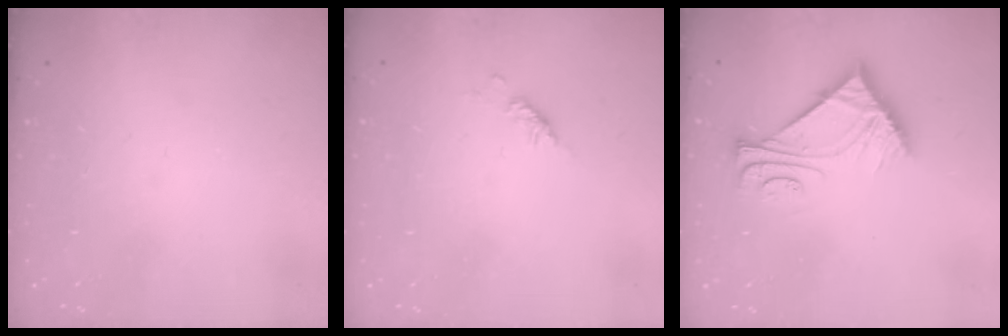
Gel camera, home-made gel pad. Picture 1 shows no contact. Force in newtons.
{"total": 2.9, "press": 2.9, "slide": 0.6}
{"total": 7.4, "press": 7.4, "slide": 0.8}